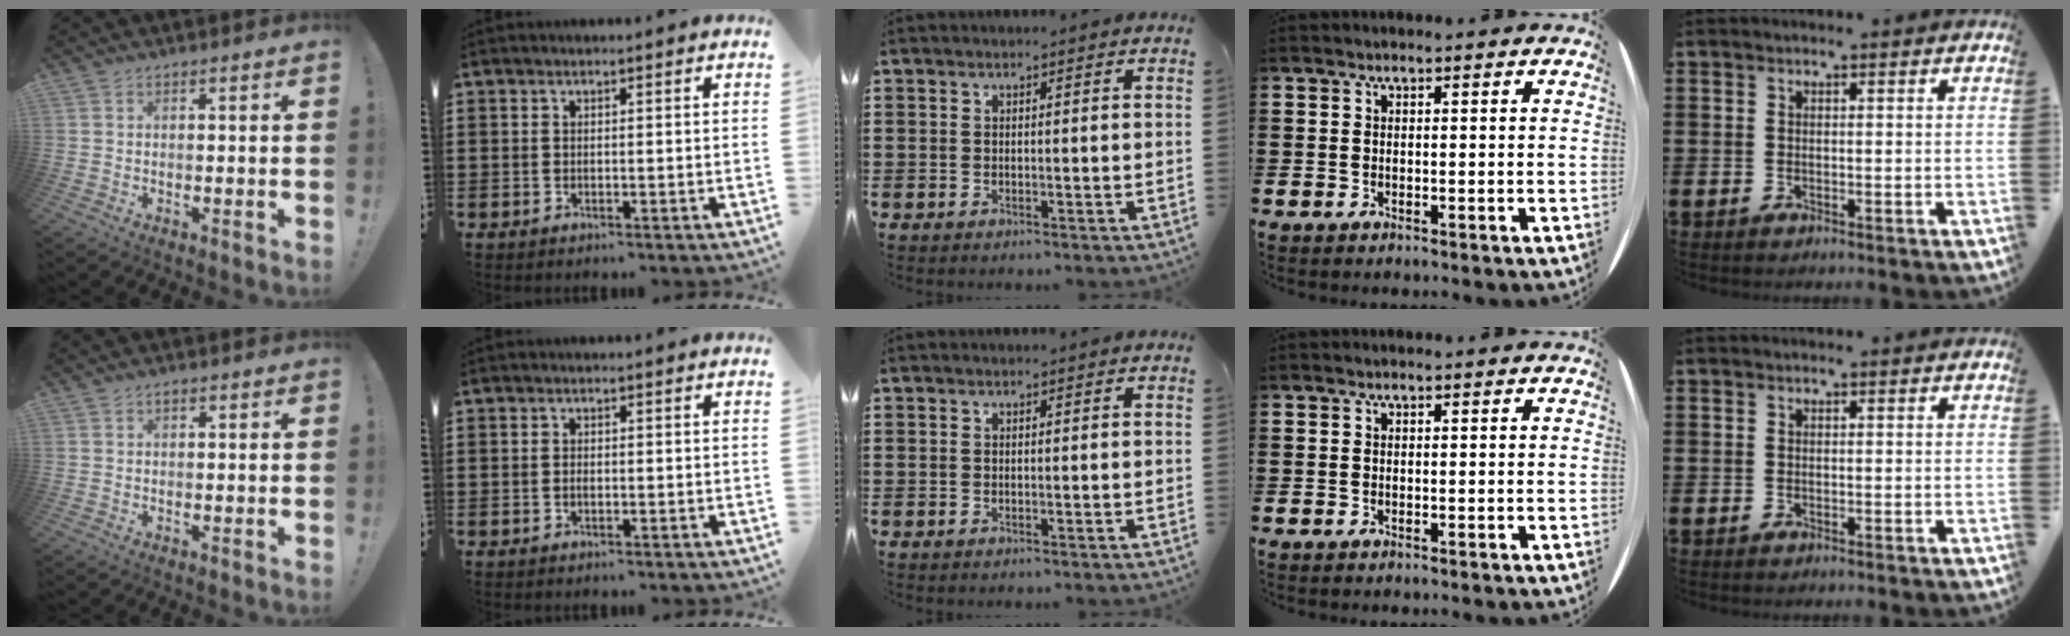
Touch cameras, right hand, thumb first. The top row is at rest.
{"thumb": {"total": 0.7, "force": [0.3, 0.5, 0.4], "torque": [-0.010, 0.003, 0.004]}, "index": {"total": 0.7, "force": [-0.2, 0.3, 0.6], "torque": [-0.013, -0.002, -0.004]}}